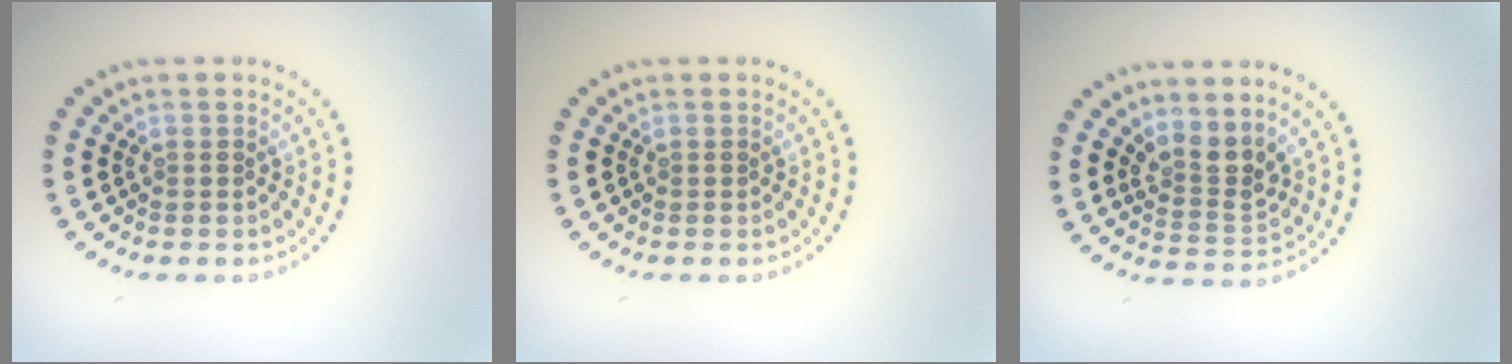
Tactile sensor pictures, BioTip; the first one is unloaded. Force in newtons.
{"total": 0.0}
{"total": 2.8, "press": 2.1, "slide": 1.9}